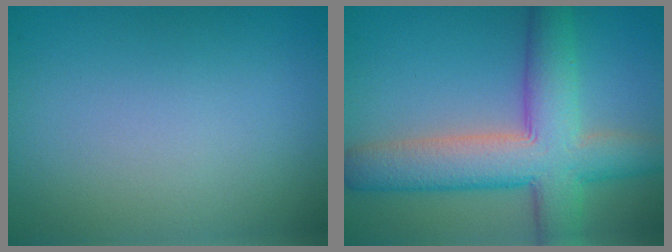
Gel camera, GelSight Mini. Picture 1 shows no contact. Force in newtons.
{"total": 8.5, "press": 8.5, "slide": 0.4}